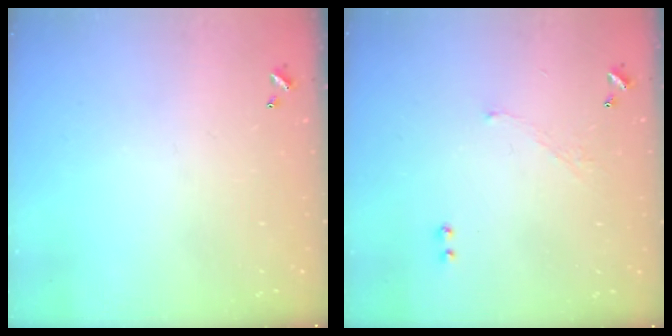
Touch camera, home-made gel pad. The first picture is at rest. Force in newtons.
{"total": 4.0, "press": 4.0, "slide": 0.7}